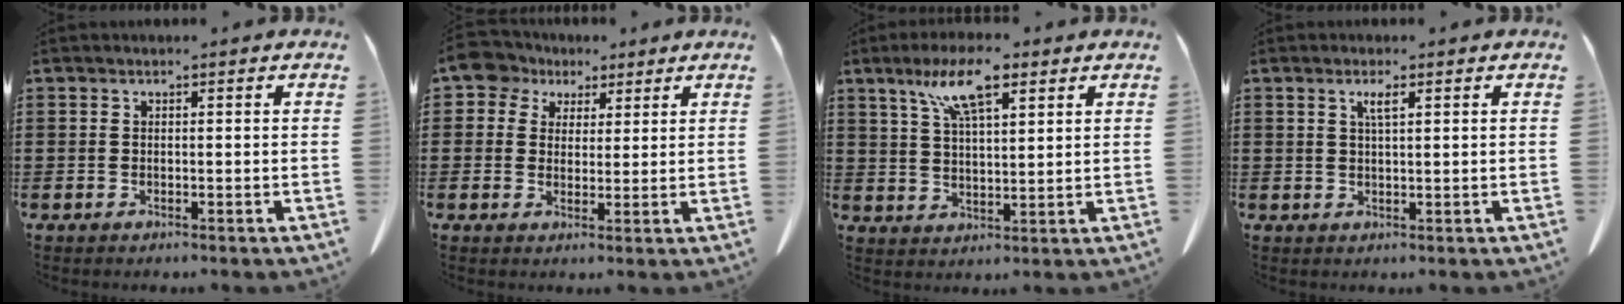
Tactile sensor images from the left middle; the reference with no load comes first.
{"total": 6.0, "force": [3.8, 4.4, 1.4], "torque": [-0.049, 0.000, 0.070]}
{"total": 9.0, "force": [5.6, 2.1, 6.7], "torque": [-0.143, 0.002, 0.097]}
{"total": 2.2, "force": [1.0, 0.3, 1.9], "torque": [-0.040, 0.000, 0.017]}